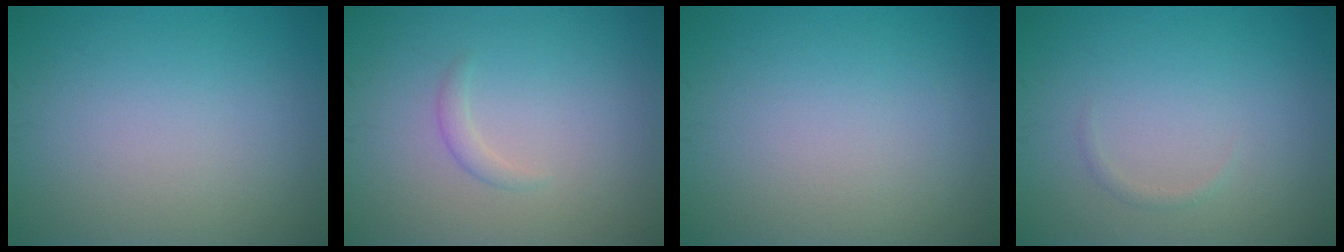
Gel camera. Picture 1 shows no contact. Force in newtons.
{"total": 0.9, "press": 0.9, "slide": 0.0}
{"total": 0.0}
{"total": 0.6, "press": 0.6, "slide": 0.0}